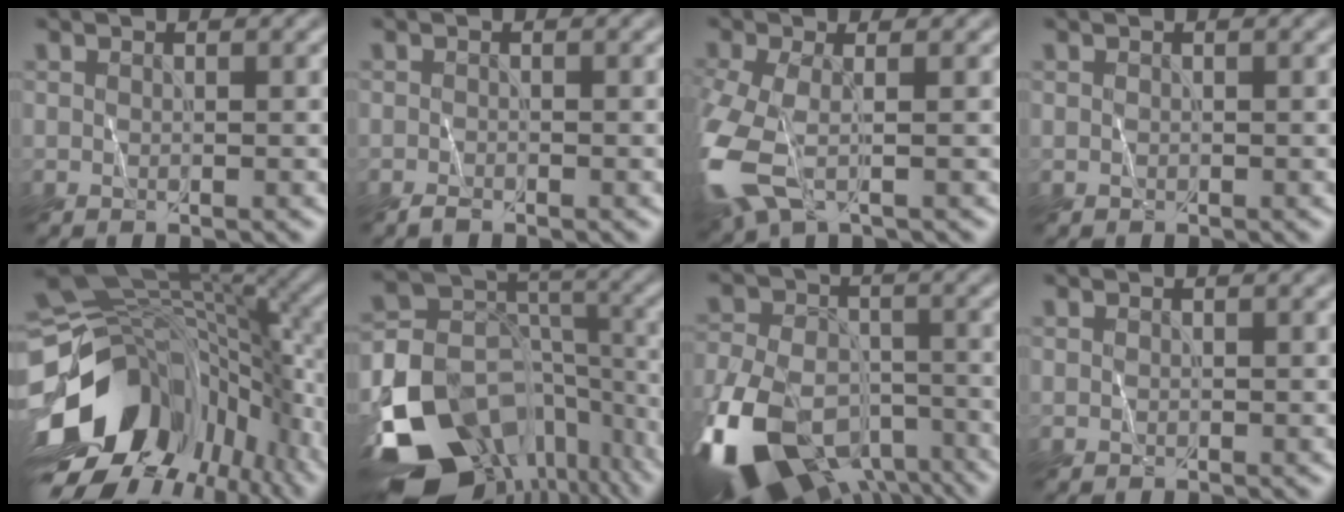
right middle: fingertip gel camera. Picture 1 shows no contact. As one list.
[{"total": 0.6, "force": [-0.6, 0.1, 0.0], "torque": [-0.001, 0.001, -0.007]}, {"total": 6.4, "force": [-1.8, 3.2, 5.3], "torque": [-0.153, -0.017, -0.039]}, {"total": 0.0}, {"total": 16.9, "force": [-5.3, 11.5, 11.1], "torque": [-0.237, -0.029, -0.076]}, {"total": 17.4, "force": [-10.4, 11.5, 8.0], "torque": [-0.182, -0.021, -0.148]}, {"total": 15.9, "force": [-9.3, 9.4, 8.9], "torque": [-0.188, -0.038, -0.146]}, {"total": 0.0}]